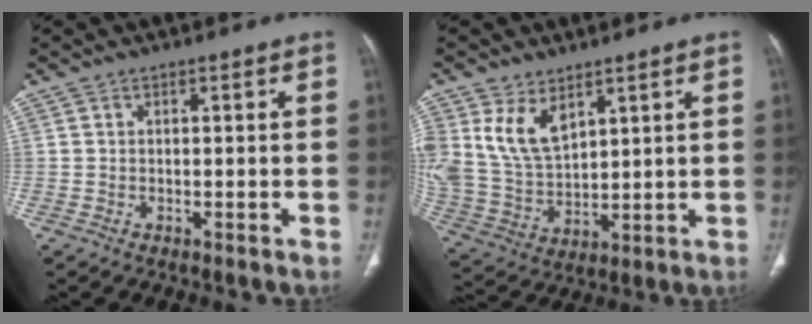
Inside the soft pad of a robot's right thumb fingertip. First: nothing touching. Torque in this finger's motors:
{"motor_torque": [-0.94, 1.87, 1.36, 1.25, 0.39]}